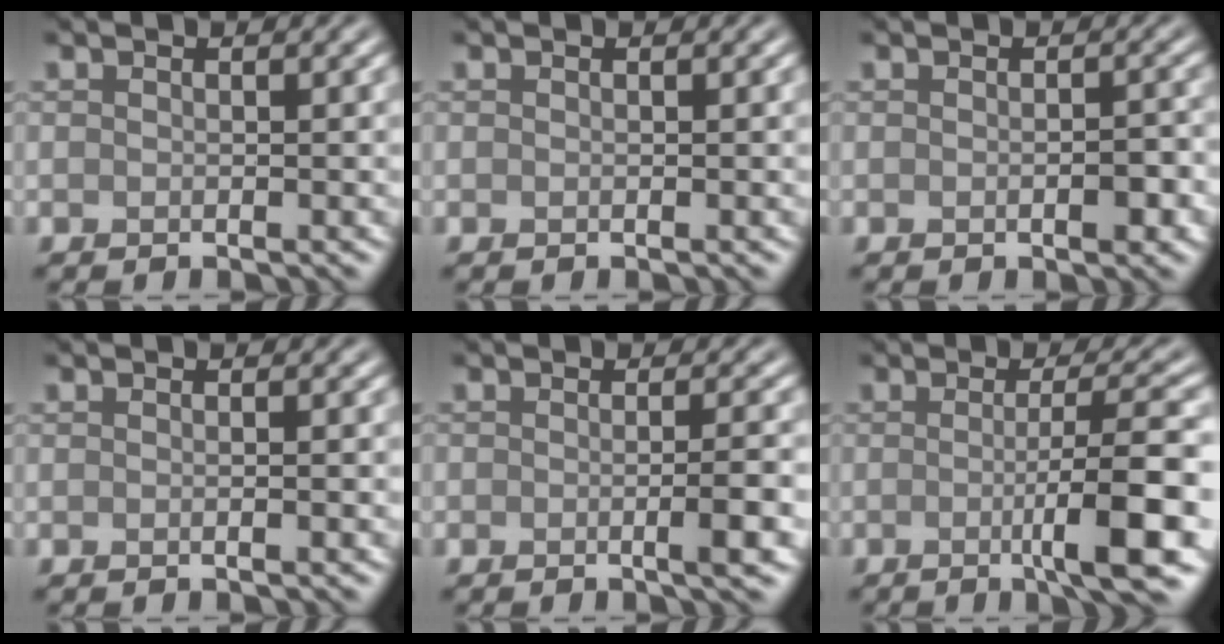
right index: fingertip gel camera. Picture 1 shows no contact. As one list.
[{"total": 0.0}, {"total": 1.8, "force": [-0.5, 0.5, 1.6], "torque": [-0.024, -0.001, -0.006]}, {"total": 0.8, "force": [-0.1, 0.2, 0.8], "torque": [-0.008, 0.000, -0.003]}, {"total": 2.7, "force": [-0.6, 0.5, 2.6], "torque": [-0.035, 0.001, -0.014]}, {"total": 7.1, "force": [-1.2, 1.0, 6.9], "torque": [-0.101, -0.002, -0.022]}]